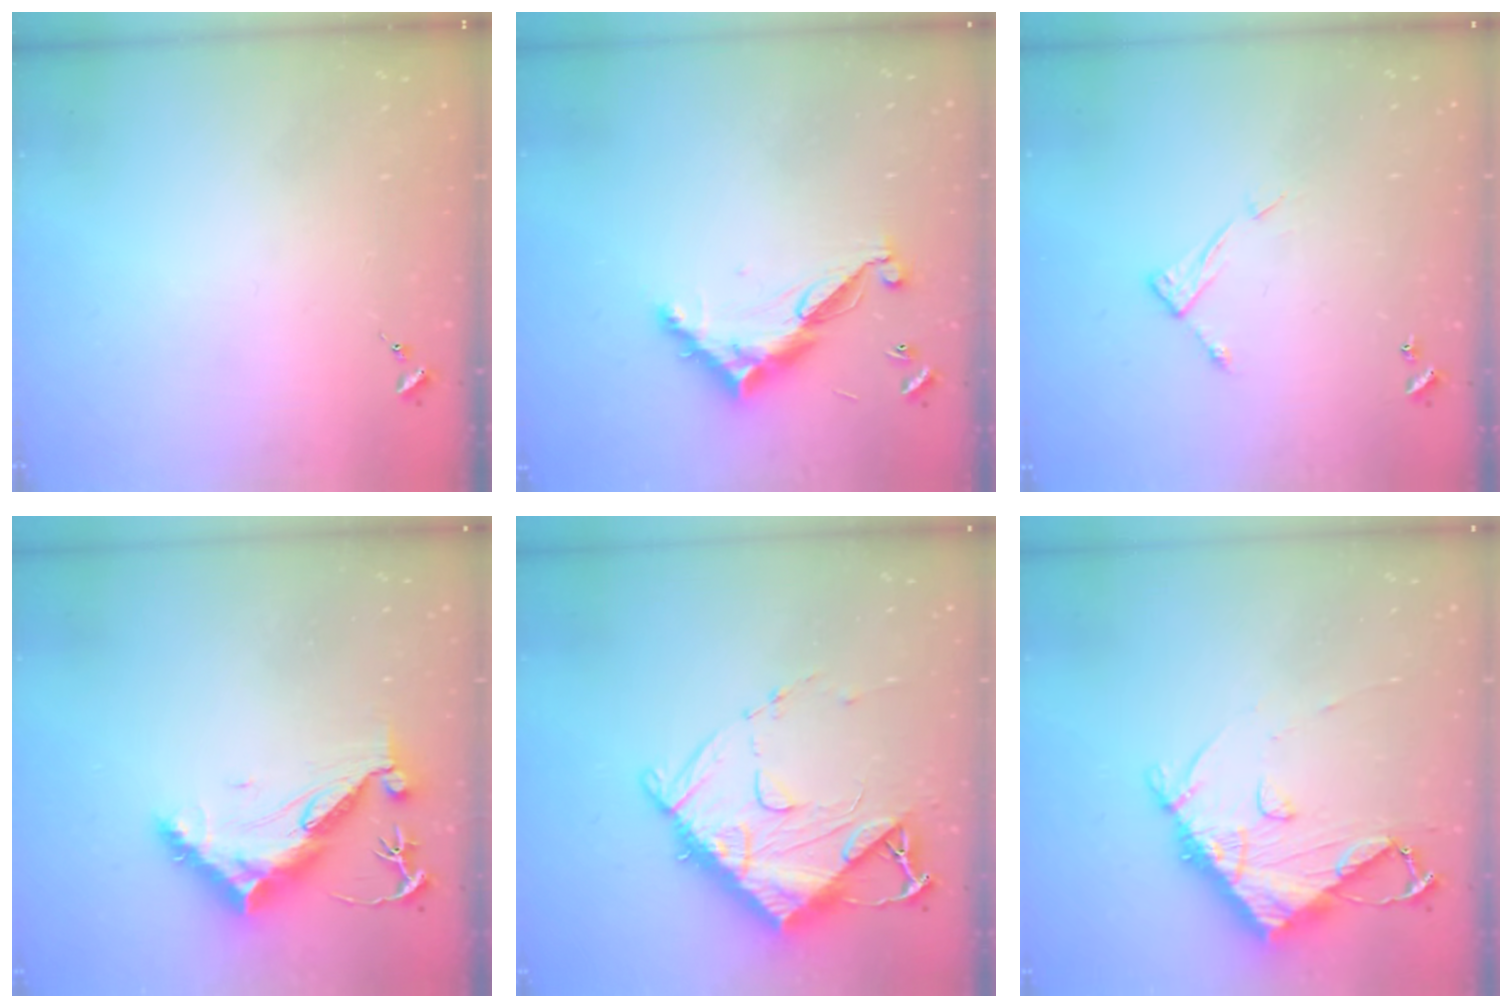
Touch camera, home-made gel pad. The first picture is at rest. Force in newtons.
{"total": 11.5, "press": 11.5, "slide": 0.4}
{"total": 6.4, "press": 6.4, "slide": 0.3}
{"total": 12.9, "press": 12.8, "slide": 0.9}
{"total": 13.6, "press": 13.6, "slide": 0.8}
{"total": 11.0, "press": 10.9, "slide": 1.4}